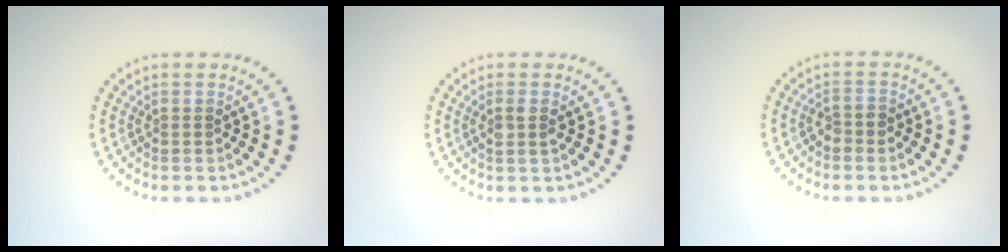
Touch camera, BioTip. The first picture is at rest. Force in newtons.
{"total": 1.4, "press": 1.2, "slide": 0.7}
{"total": 1.4, "press": 1.2, "slide": 0.7}